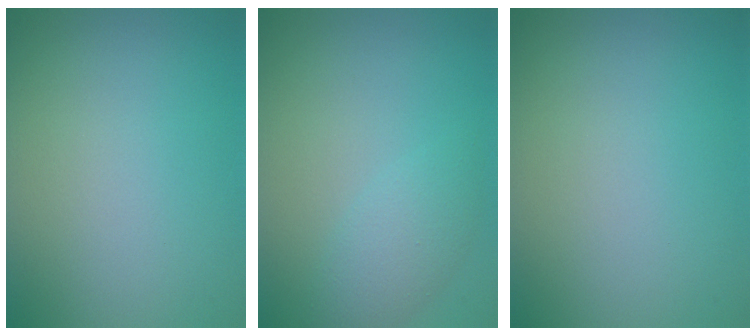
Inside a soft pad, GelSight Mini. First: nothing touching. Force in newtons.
{"total": 2.5, "press": 2.5, "slide": 0.1}
{"total": 0.0}